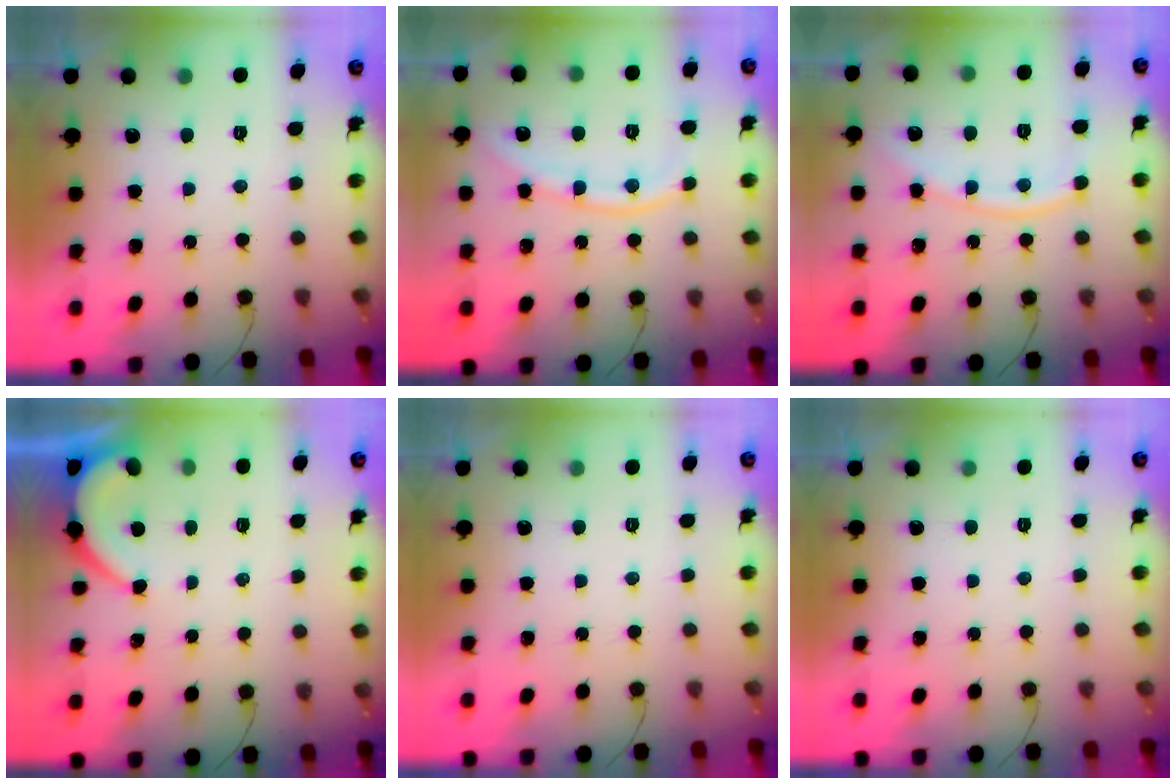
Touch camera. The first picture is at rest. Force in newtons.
{"total": 10.9, "press": 10.9, "slide": 1.3}
{"total": 11.8, "press": 11.7, "slide": 1.3}
{"total": 2.6, "press": 2.6, "slide": 0.3}
{"total": 0.0}
{"total": 0.0}